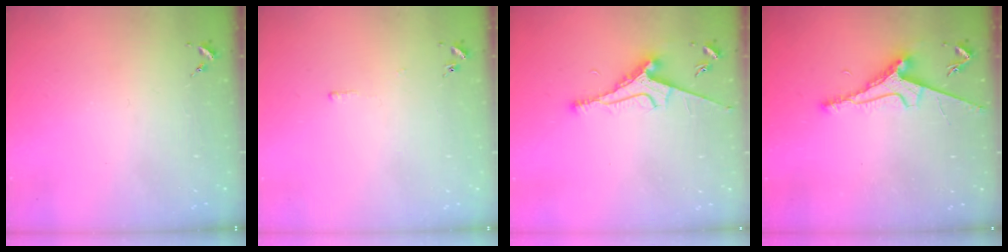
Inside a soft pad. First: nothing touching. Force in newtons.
{"total": 2.6, "press": 2.6, "slide": 0.3}
{"total": 9.1, "press": 9.0, "slide": 1.3}
{"total": 8.3, "press": 8.2, "slide": 1.2}